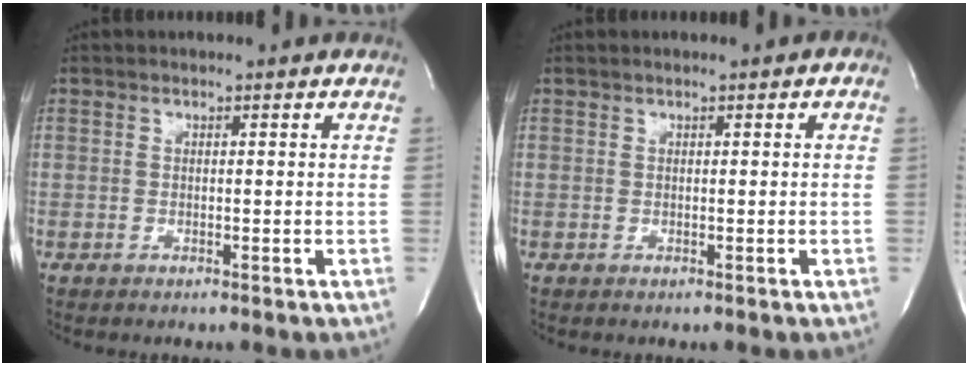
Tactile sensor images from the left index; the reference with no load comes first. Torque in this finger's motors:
{"motor_torque": [0.55, -0.45, 0.24, 0.01]}